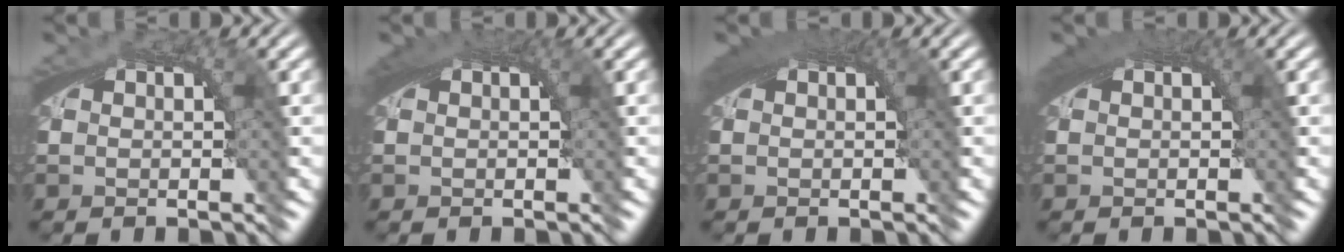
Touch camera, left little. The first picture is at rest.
{"total": 1.8, "force": [0.6, 0.4, 1.6], "torque": [-0.023, 0.004, 0.011]}
{"total": 2.8, "force": [1.1, 0.8, 2.4], "torque": [-0.031, 0.010, 0.015]}
{"total": 2.4, "force": [0.9, 0.6, 2.1], "torque": [-0.027, 0.008, 0.014]}